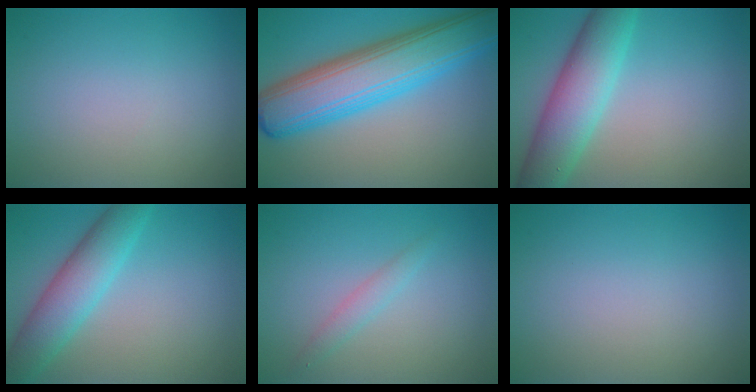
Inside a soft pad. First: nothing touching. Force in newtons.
{"total": 10.0, "press": 10.0, "slide": 0.2}
{"total": 6.7, "press": 6.7, "slide": 0.0}
{"total": 5.4, "press": 5.4, "slide": 0.1}
{"total": 1.4, "press": 1.4, "slide": 0.0}
{"total": 0.0}